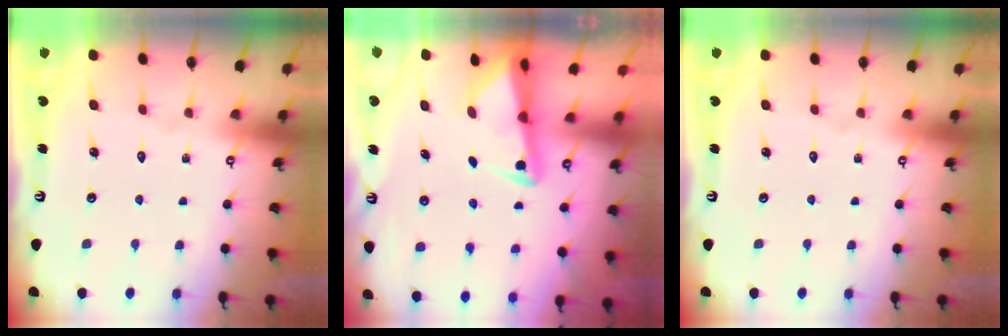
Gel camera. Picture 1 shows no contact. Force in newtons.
{"total": 2.3, "press": 2.3, "slide": 0.4}
{"total": 0.0}